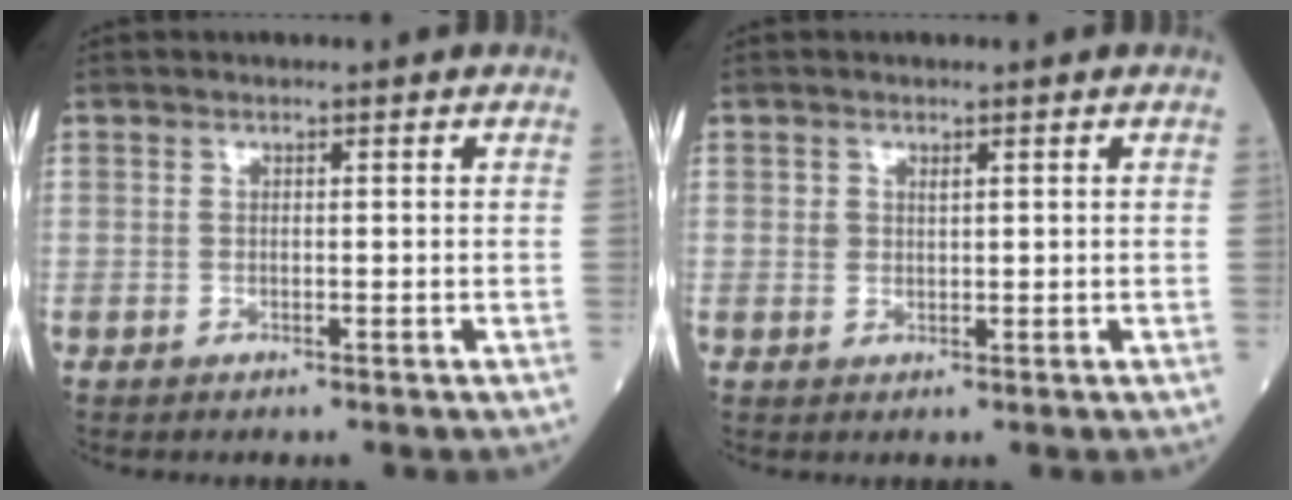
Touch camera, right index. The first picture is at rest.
{"total": 0.9, "force": [0.5, 0.6, 0.5], "torque": [-0.006, -0.002, 0.009]}